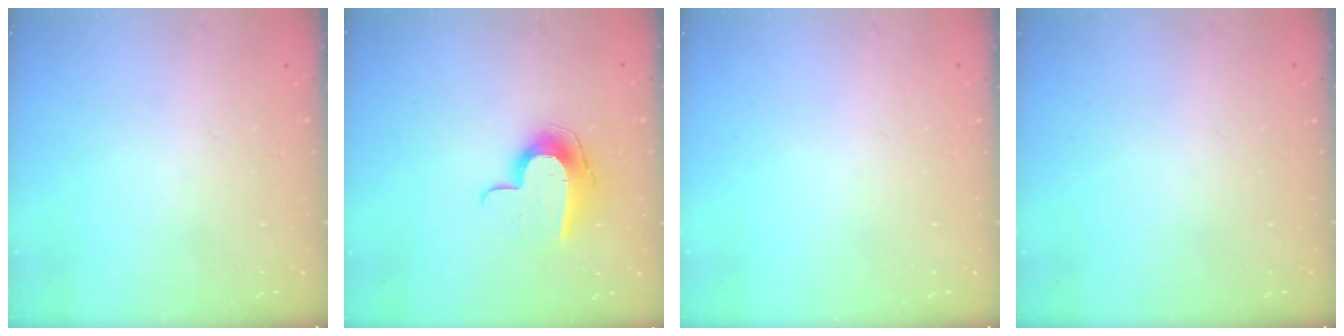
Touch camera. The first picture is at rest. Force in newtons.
{"total": 10.1, "press": 10.0, "slide": 0.5}
{"total": 0.0}
{"total": 0.0}